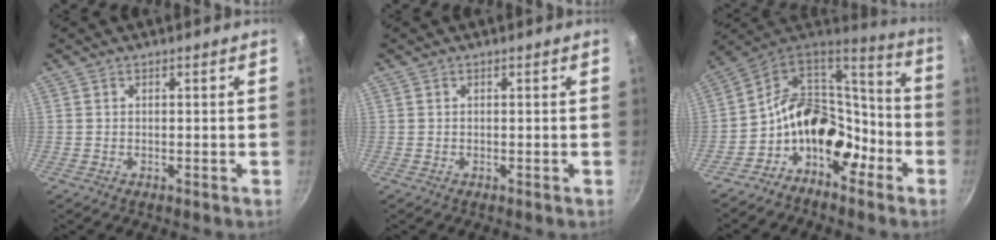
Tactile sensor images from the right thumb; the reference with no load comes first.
{"total": 0.0}
{"total": 16.5, "force": [-6.9, 11.4, 9.7], "torque": [-0.099, 0.086, -0.139]}